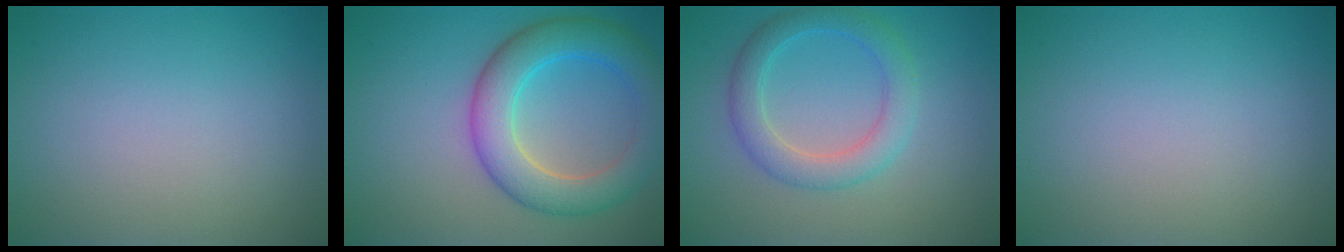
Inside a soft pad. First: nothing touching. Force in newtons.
{"total": 6.6, "press": 6.6, "slide": 0.2}
{"total": 3.7, "press": 3.7, "slide": 0.2}
{"total": 0.0}